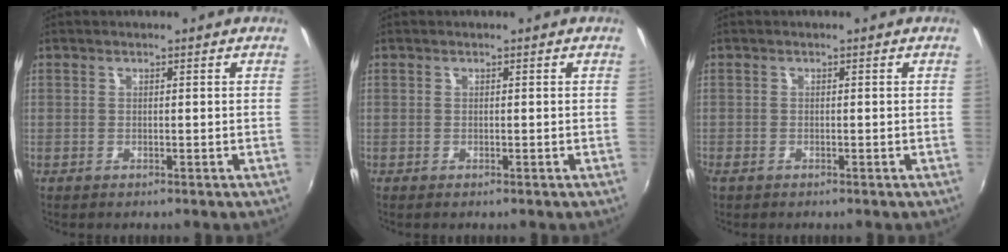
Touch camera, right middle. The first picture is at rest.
{"total": 0.0}
{"total": 1.0, "force": [-0.7, 0.6, 0.4], "torque": [-0.008, -0.003, -0.015]}